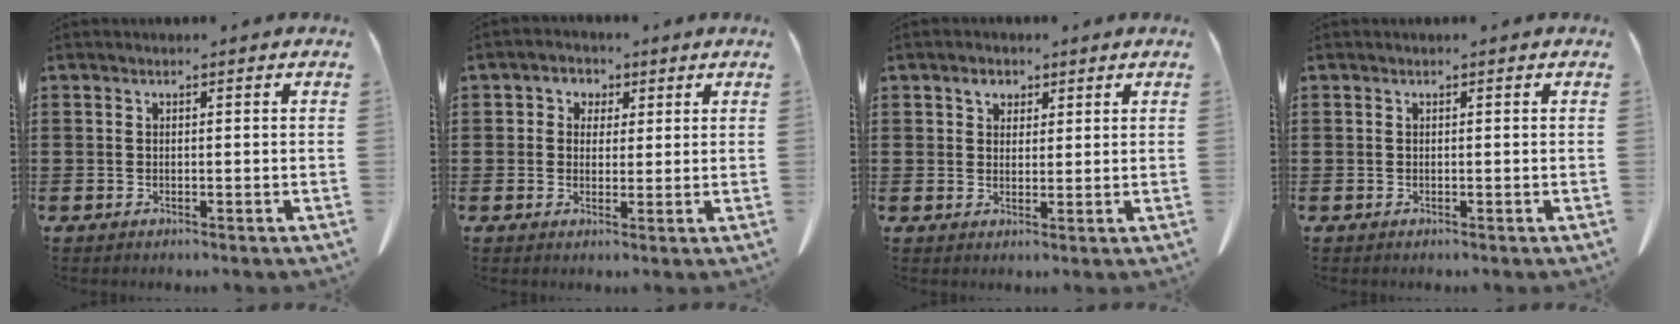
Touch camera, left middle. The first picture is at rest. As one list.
[{"total": 2.6, "force": [0.9, 2.4, 0.4], "torque": [-0.021, 0.010, 0.014]}, {"total": 2.6, "force": [1.8, 1.7, 0.8], "torque": [-0.015, 0.002, 0.032]}, {"total": 0.0}]